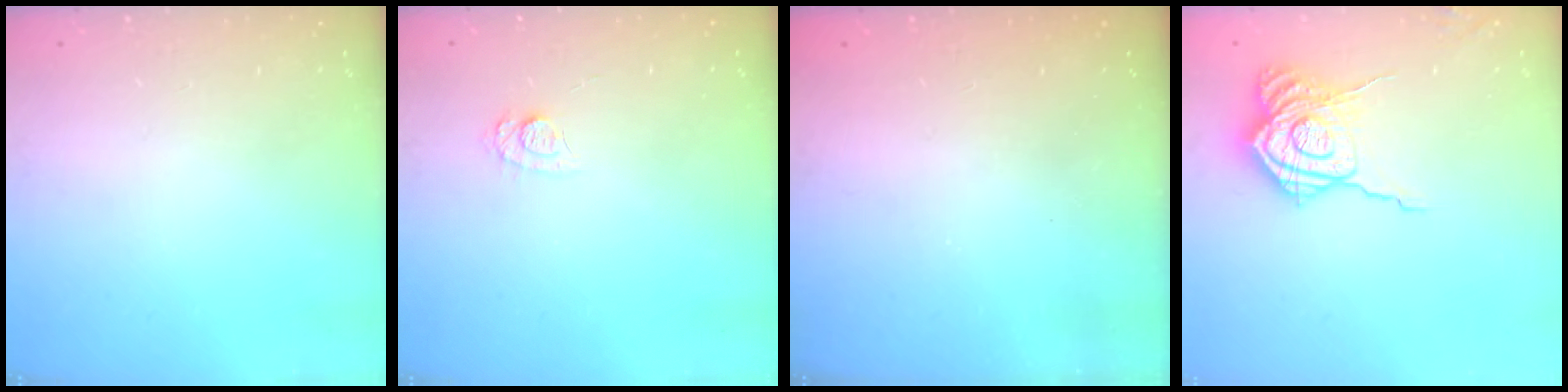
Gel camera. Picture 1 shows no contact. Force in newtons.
{"total": 6.9, "press": 6.8, "slide": 0.8}
{"total": 2.4, "press": 2.3, "slide": 0.8}
{"total": 17.9, "press": 17.9, "slide": 0.8}